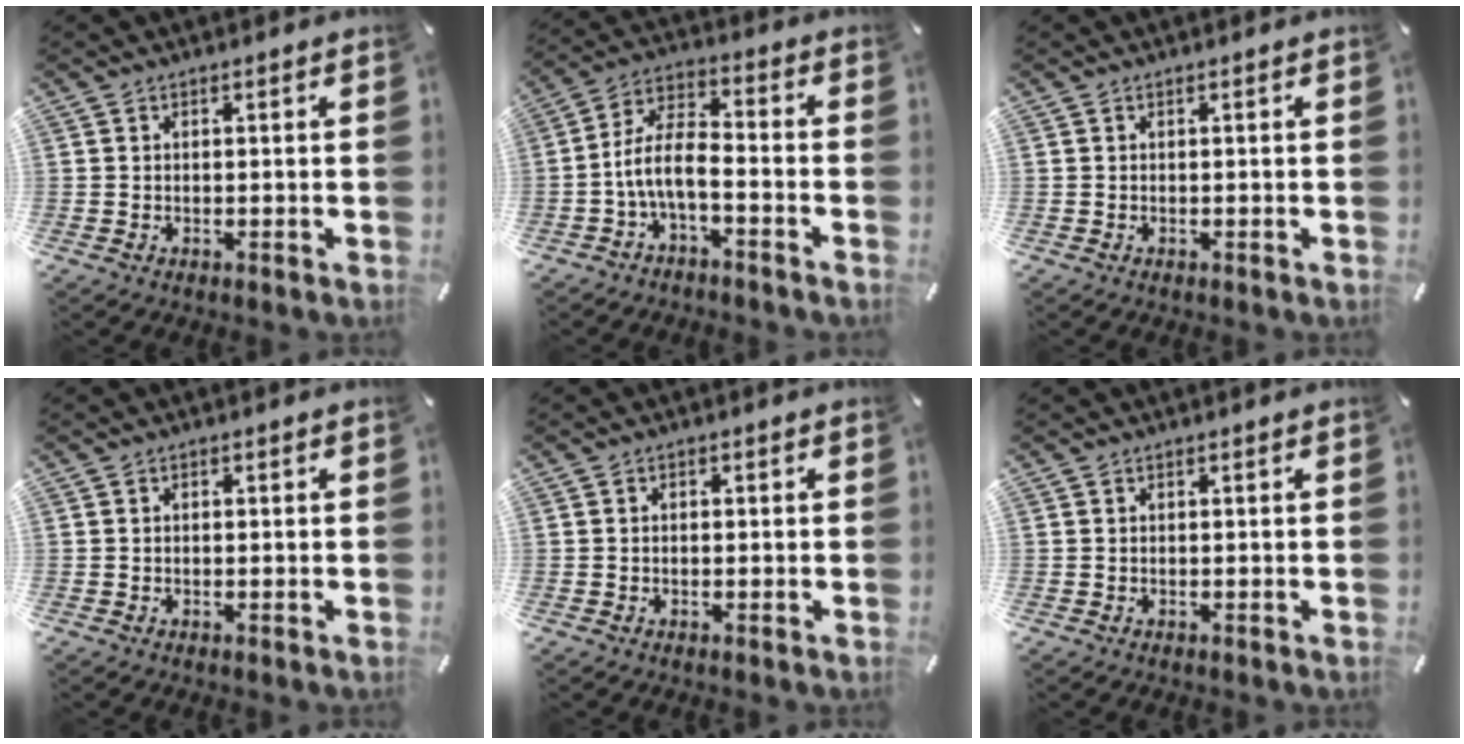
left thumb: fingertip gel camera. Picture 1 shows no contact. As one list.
[{"total": 8.4, "force": [-3.9, 3.6, 6.5], "torque": [-0.142, 0.000, -0.075]}, {"total": 0.0}, {"total": 0.6, "force": [0.0, 0.5, 0.3], "torque": [-0.006, 0.002, -0.001]}, {"total": 0.8, "force": [-0.1, 0.7, 0.4], "torque": [-0.009, 0.005, -0.003]}, {"total": 0.0}]